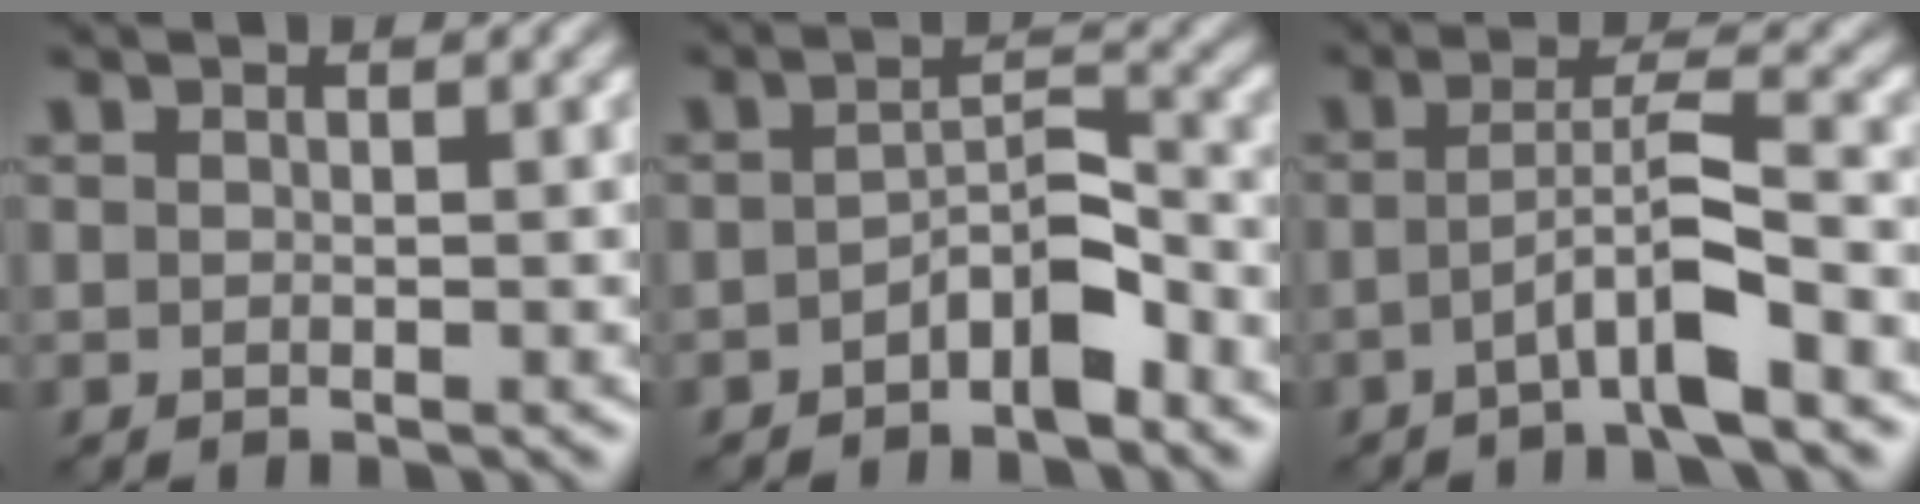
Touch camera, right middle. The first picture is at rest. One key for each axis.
{"total": 3.8, "fx": -2.0, "fy": 1.5, "fz": 2.8, "tx": -0.045, "ty": 0.013, "tz": -0.037}
{"total": 4.7, "fx": -1.8, "fy": 0.6, "fz": 4.3, "tx": -0.073, "ty": 0.015, "tz": -0.042}